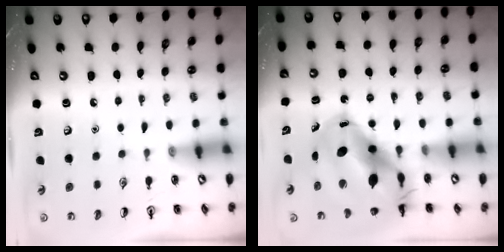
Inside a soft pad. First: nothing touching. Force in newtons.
{"total": 15.8, "press": 15.2, "slide": 4.2}